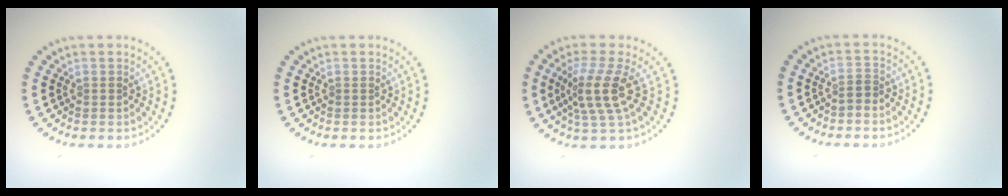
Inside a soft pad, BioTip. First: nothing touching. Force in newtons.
{"total": 0.0}
{"total": 3.7, "press": 2.8, "slide": 2.4}
{"total": 0.8, "press": 0.5, "slide": 0.6}